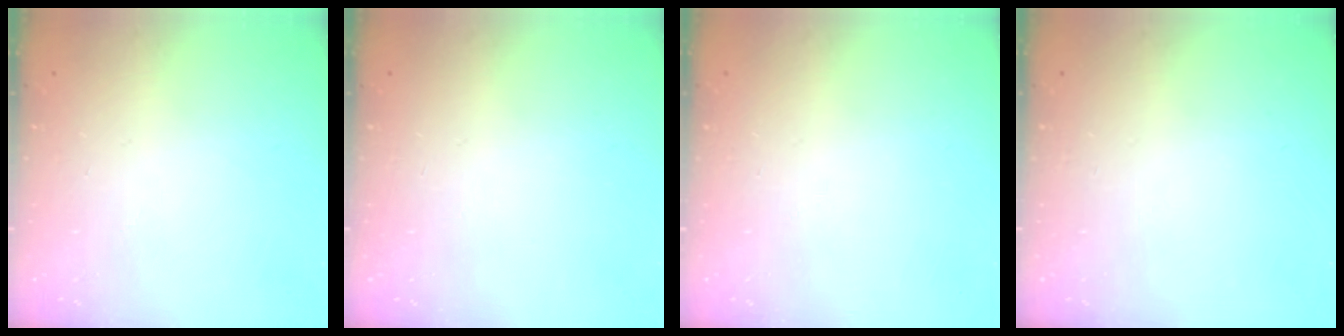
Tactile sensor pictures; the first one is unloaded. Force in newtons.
{"total": 0.0}
{"total": 0.0}
{"total": 0.0}